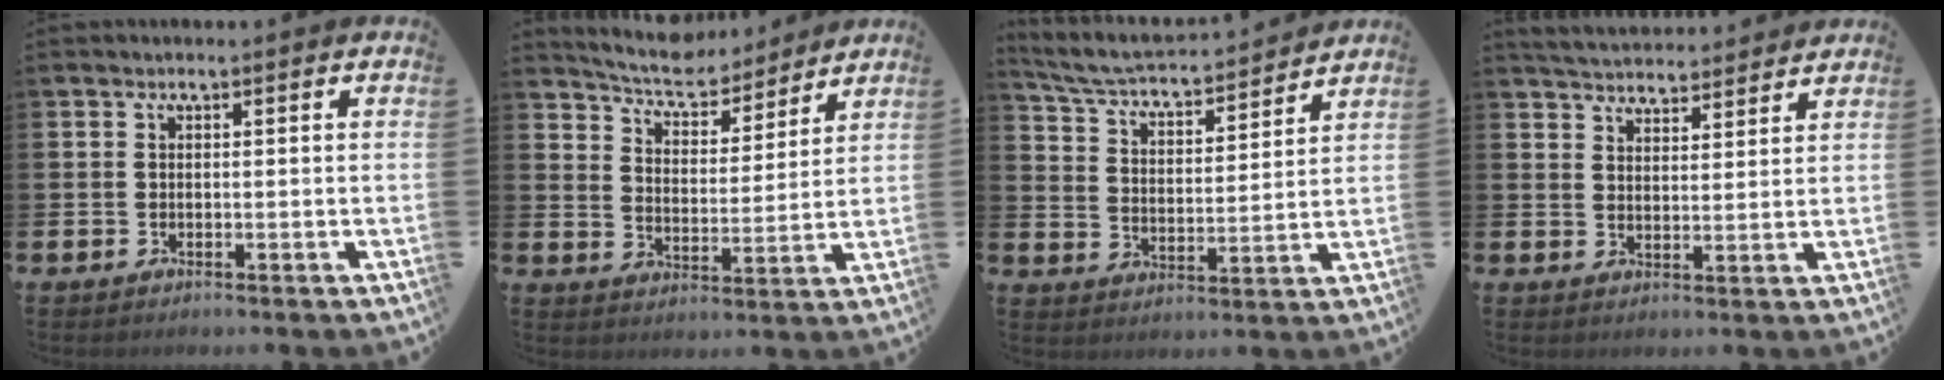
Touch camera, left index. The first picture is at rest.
{"total": 6.7, "force": [6.4, 1.5, 1.1], "torque": [-0.049, -0.046, 0.111]}
{"total": 5.3, "force": [5.0, 0.7, 1.5], "torque": [-0.055, -0.046, 0.079]}
{"total": 4.8, "force": [4.7, 0.6, -0.1], "torque": [-0.008, -0.031, 0.084]}